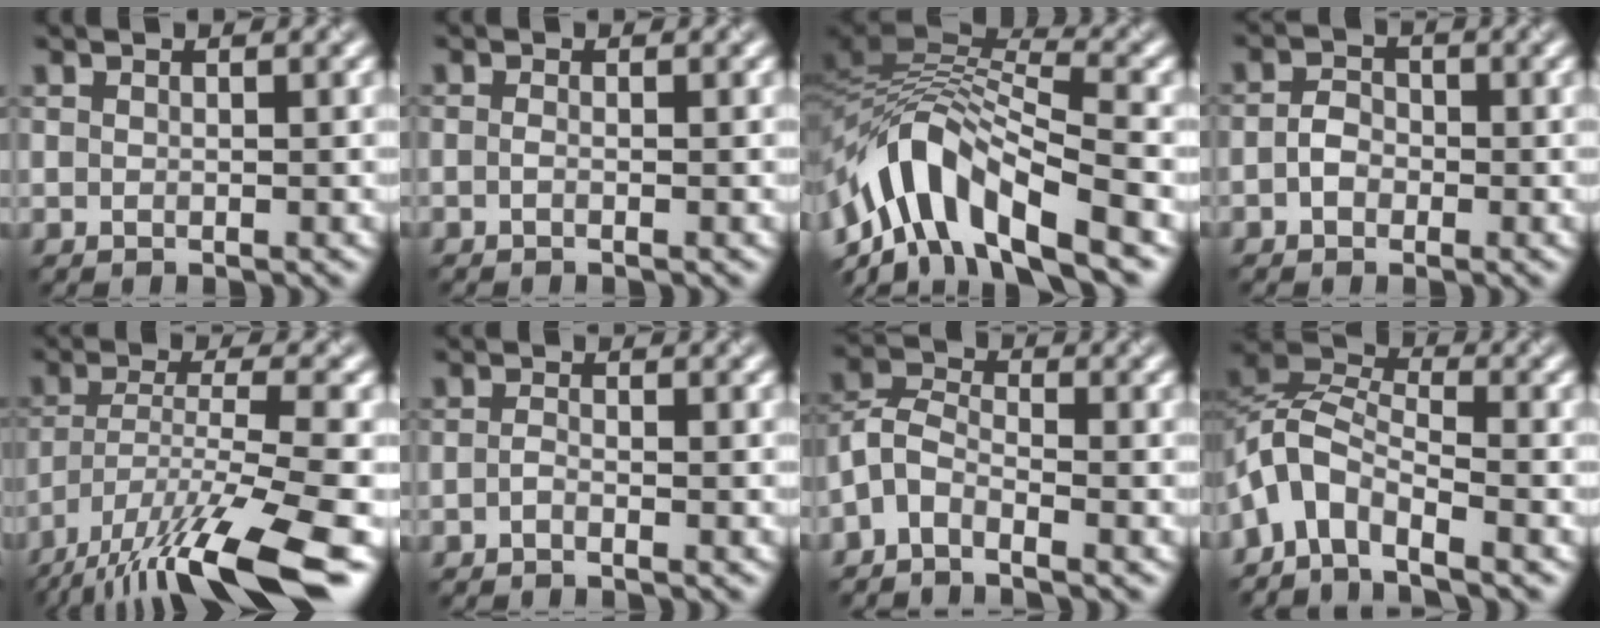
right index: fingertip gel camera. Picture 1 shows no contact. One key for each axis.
{"total": 0.6, "fx": -0.4, "fy": 0.1, "fz": 0.4, "tx": -0.013, "ty": -0.004, "tz": -0.010}
{"total": 10.6, "fx": -5.5, "fy": 4.4, "fz": 8.0, "tx": -0.132, "ty": 0.018, "tz": -0.111}
{"total": 2.1, "fx": -0.8, "fy": 1.5, "fz": 1.1, "tx": -0.022, "ty": -0.001, "tz": -0.022}
{"total": 12.9, "fx": -8.9, "fy": 2.7, "fz": 9.0, "tx": -0.172, "ty": -0.017, "tz": -0.157}
{"total": 0.9, "fx": -0.7, "fy": 0.2, "fz": 0.6, "tx": -0.015, "ty": -0.004, "tz": -0.016}
{"total": 3.3, "fx": -2.2, "fy": 1.4, "fz": 2.0, "tx": -0.045, "ty": 0.004, "tz": -0.061}
{"total": 4.7, "fx": -3.6, "fy": 2.0, "fz": 2.3, "tx": -0.043, "ty": 0.002, "tz": -0.083}